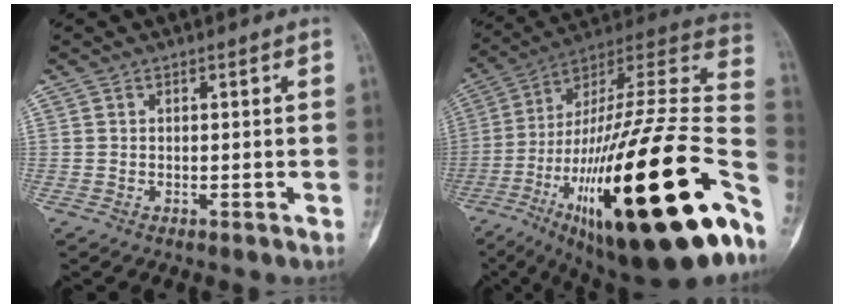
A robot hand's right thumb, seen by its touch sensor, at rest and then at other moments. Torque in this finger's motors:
{"motor_torque": [3.86, 1.15, 2.44, -0.33, 1.06]}